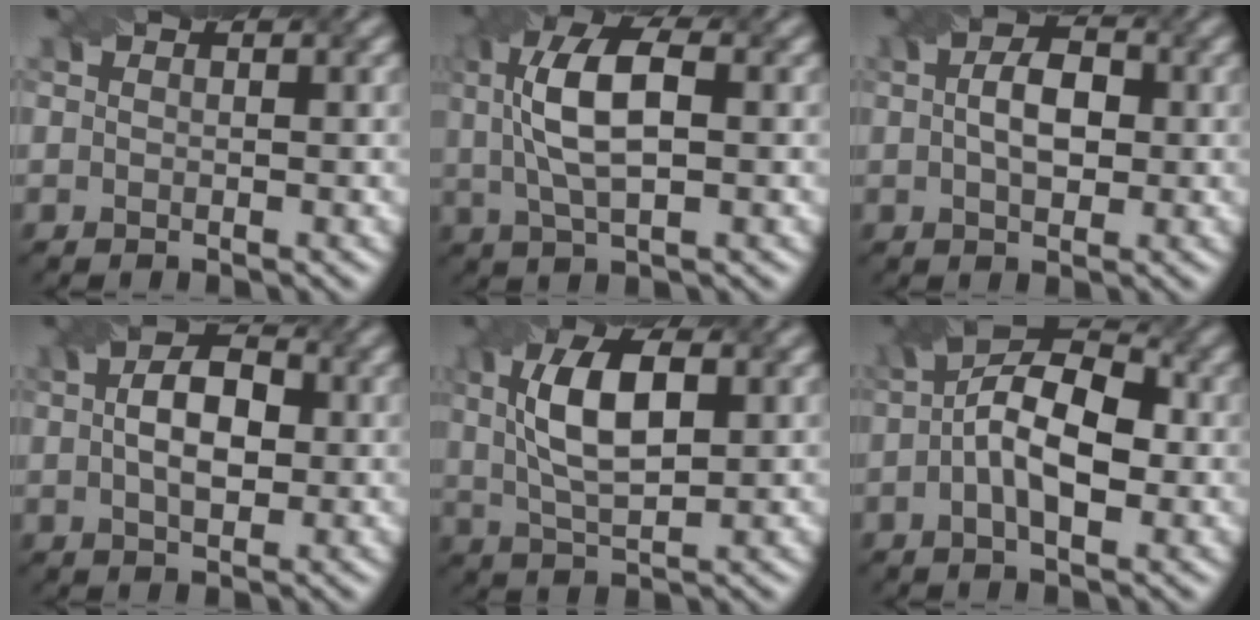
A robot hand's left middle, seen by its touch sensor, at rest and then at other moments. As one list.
[{"total": 6.1, "force": [0.3, 2.7, 5.4], "torque": [-0.105, 0.017, 0.016]}, {"total": 3.3, "force": [-0.3, 2.2, 2.5], "torque": [-0.035, 0.009, 0.004]}, {"total": 4.5, "force": [-0.1, 2.9, 3.5], "torque": [-0.048, 0.012, 0.007]}, {"total": 6.5, "force": [0.8, 3.1, 5.7], "torque": [-0.103, 0.014, 0.026]}, {"total": 7.1, "force": [-0.9, 3.6, 6.0], "torque": [-0.093, 0.022, -0.011]}]